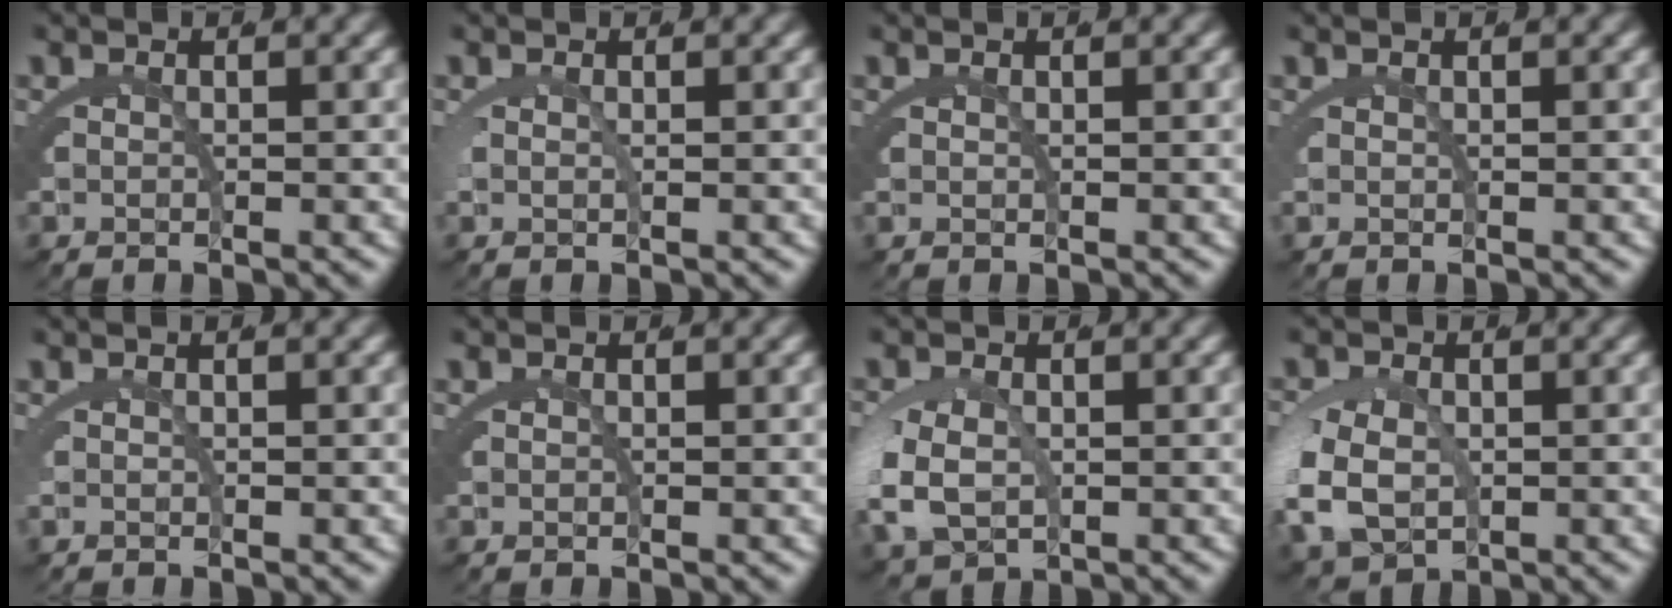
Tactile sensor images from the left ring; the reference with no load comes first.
{"total": 0.6, "force": [0.3, 0.3, 0.4], "torque": [-0.021, 0.001, 0.006]}
{"total": 0.6, "force": [0.5, 0.4, 0.1], "torque": [-0.003, 0.010, 0.005]}
{"total": 0.5, "force": [0.4, -0.2, 0.2], "torque": [-0.002, 0.012, 0.004]}
{"total": 0.0}
{"total": 0.0}
{"total": 3.9, "force": [0.2, 2.8, 2.7], "torque": [-0.078, -0.006, 0.015]}
{"total": 4.8, "force": [0.0, 3.6, 3.1], "torque": [-0.085, -0.013, 0.013]}